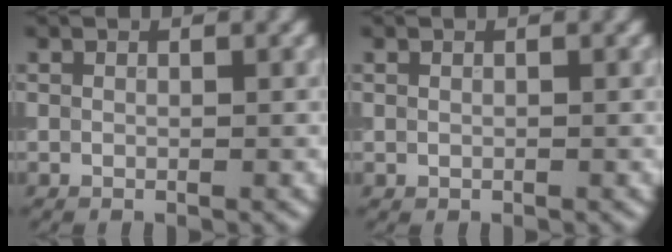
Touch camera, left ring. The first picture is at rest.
{"total": 0.0}